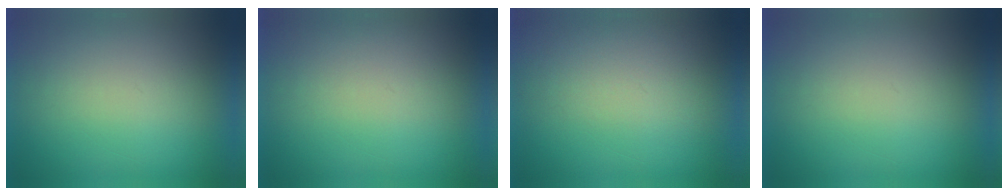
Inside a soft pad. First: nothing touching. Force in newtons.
{"total": 1.3}
{"total": 5.1}
{"total": 0.0}